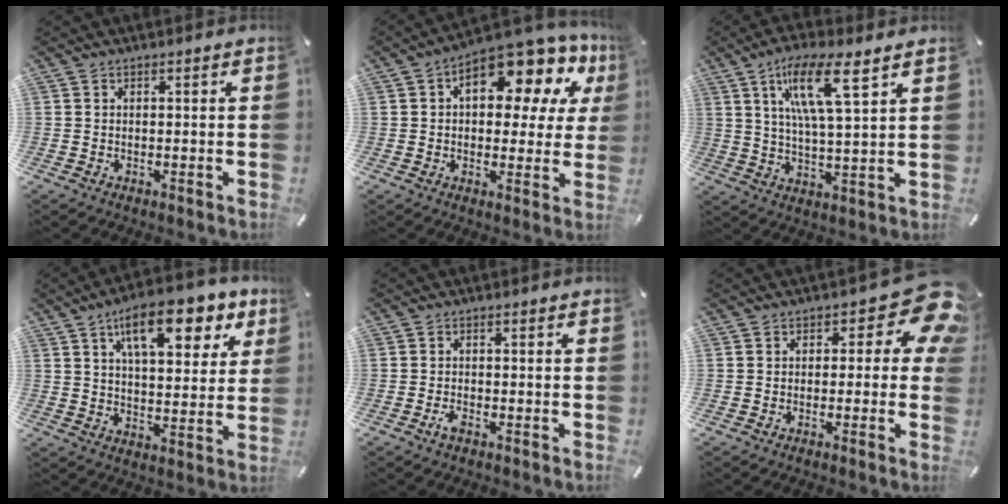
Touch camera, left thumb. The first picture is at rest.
{"total": 15.1, "force": [7.8, 7.2, 10.7], "torque": [-0.146, -0.063, 0.127]}
{"total": 12.8, "force": [6.7, 2.7, 10.5], "torque": [-0.194, -0.009, 0.111]}
{"total": 15.9, "force": [8.9, 7.3, 11.1], "torque": [-0.153, -0.033, 0.143]}
{"total": 1.9, "force": [-1.2, 0.7, 1.2], "torque": [-0.029, 0.002, -0.025]}
{"total": 9.9, "force": [2.9, 4.9, 8.1], "torque": [-0.092, -0.021, 0.048]}